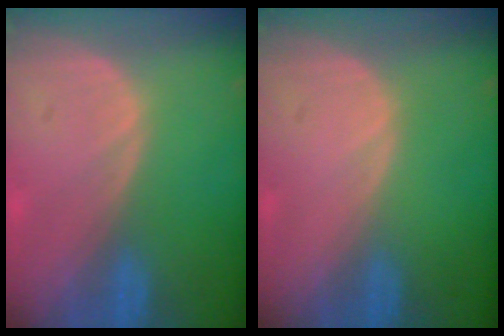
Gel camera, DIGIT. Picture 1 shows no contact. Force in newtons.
{"total": 0.0}